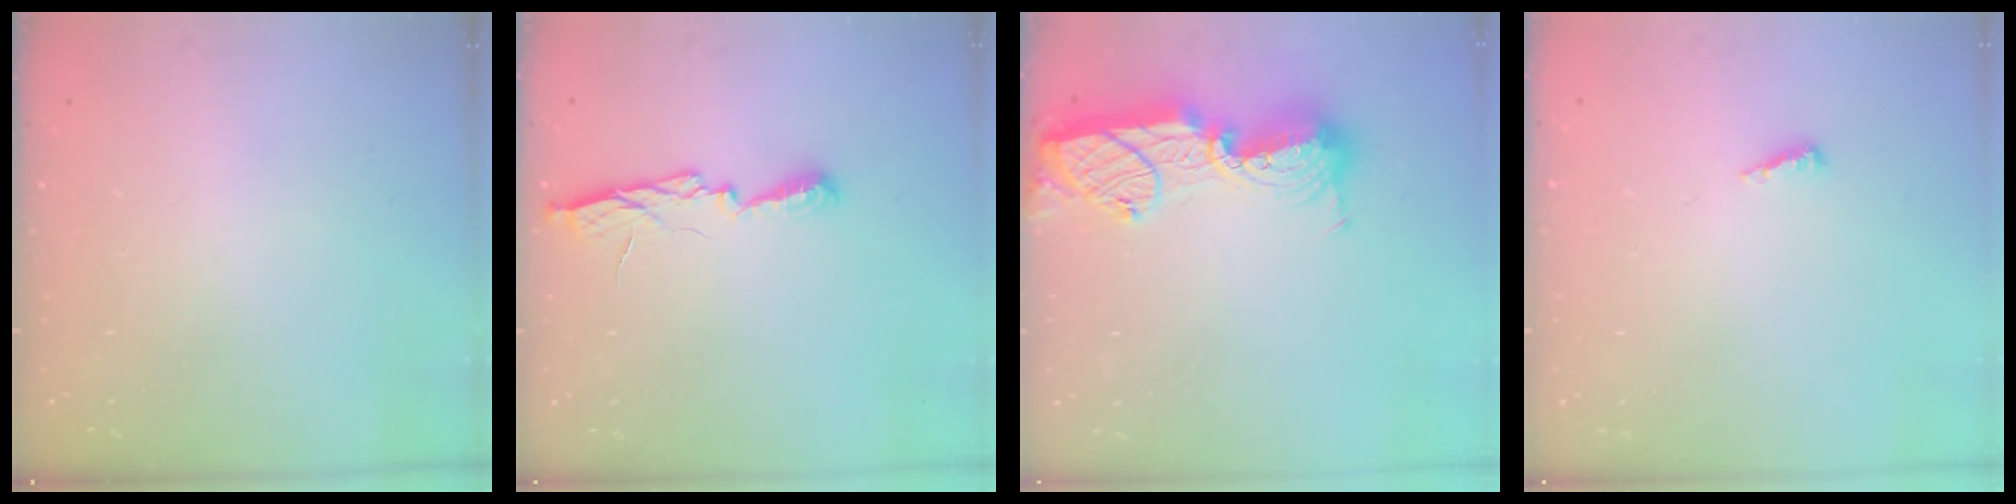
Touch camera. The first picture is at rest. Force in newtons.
{"total": 7.0, "press": 7.0, "slide": 0.7}
{"total": 14.9, "press": 14.9, "slide": 0.9}
{"total": 2.5, "press": 2.5, "slide": 0.2}